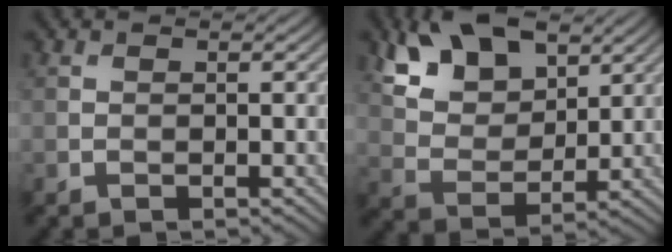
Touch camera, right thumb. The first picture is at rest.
{"total": 11.2, "force": [7.0, 5.9, 6.5], "torque": [-0.151, 0.005, 0.122]}